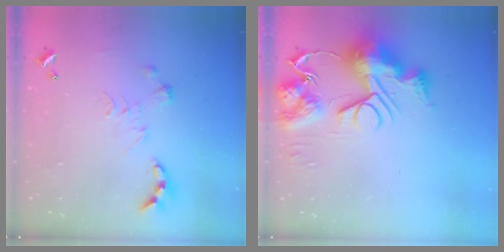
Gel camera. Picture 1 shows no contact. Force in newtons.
{"total": 14.3, "press": 14.2, "slide": 1.6}